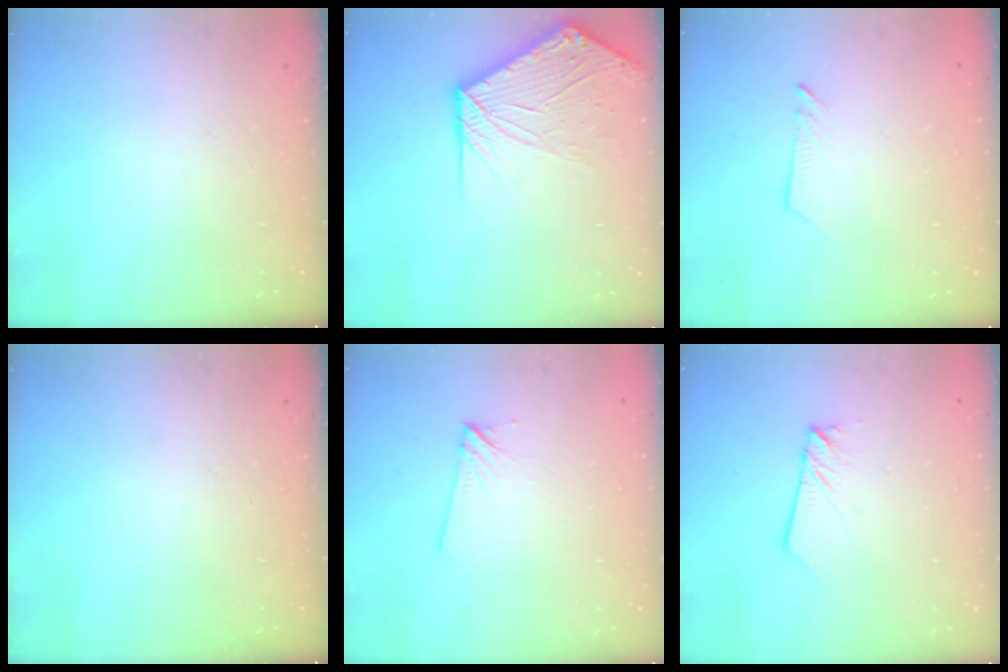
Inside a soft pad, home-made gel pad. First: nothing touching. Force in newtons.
{"total": 11.6, "press": 11.4, "slide": 1.7}
{"total": 2.5, "press": 2.5, "slide": 0.2}
{"total": 0.0}
{"total": 5.0, "press": 5.0, "slide": 0.8}
{"total": 2.0, "press": 2.0, "slide": 0.2}